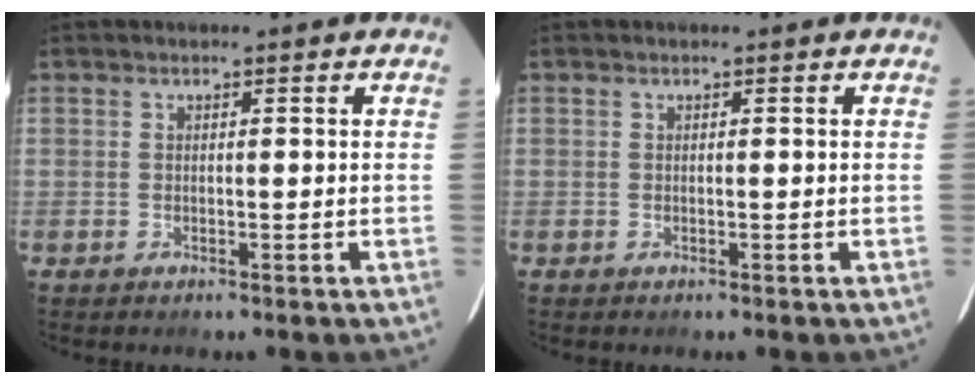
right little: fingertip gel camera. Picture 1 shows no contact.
{"total": 0.0}